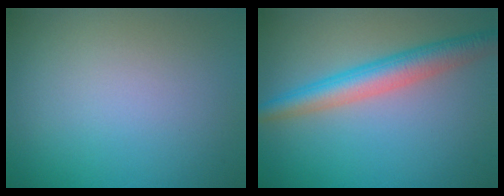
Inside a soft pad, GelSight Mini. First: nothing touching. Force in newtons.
{"total": 4.6, "press": 4.6, "slide": 0.1}